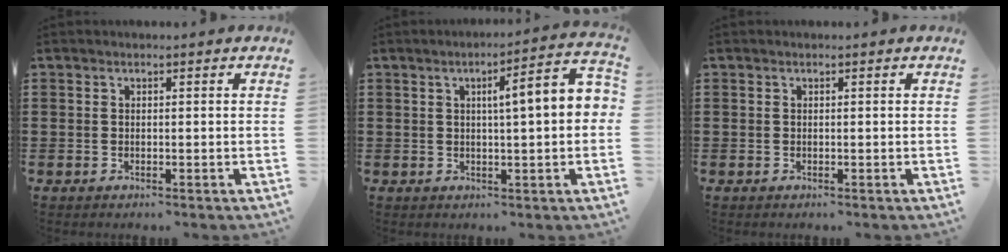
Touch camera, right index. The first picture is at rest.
{"total": 6.3, "force": [0.8, 0.6, 6.2], "torque": [-0.100, -0.006, 0.003]}
{"total": 0.0}